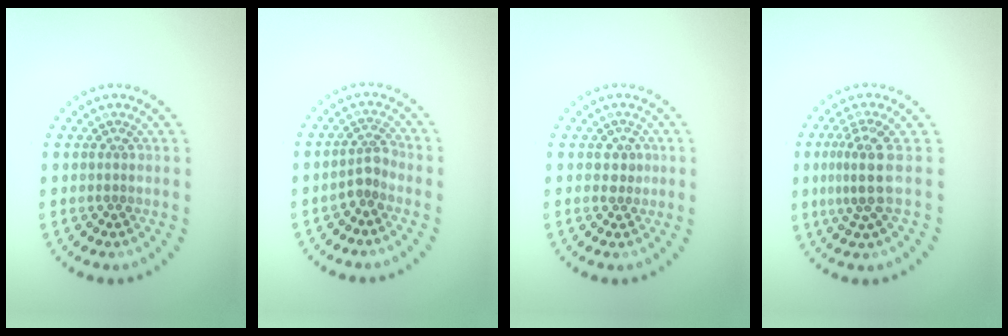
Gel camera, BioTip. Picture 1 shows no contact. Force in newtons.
{"total": 1.9, "press": 1.4, "slide": 1.3}
{"total": 1.2, "press": 1.2, "slide": 0.4}
{"total": 3.2, "press": 2.3, "slide": 2.3}